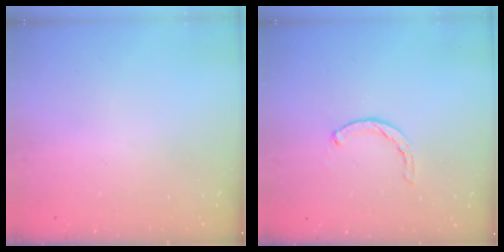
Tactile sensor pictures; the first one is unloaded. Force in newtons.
{"total": 1.1, "press": 1.1, "slide": 0.2}